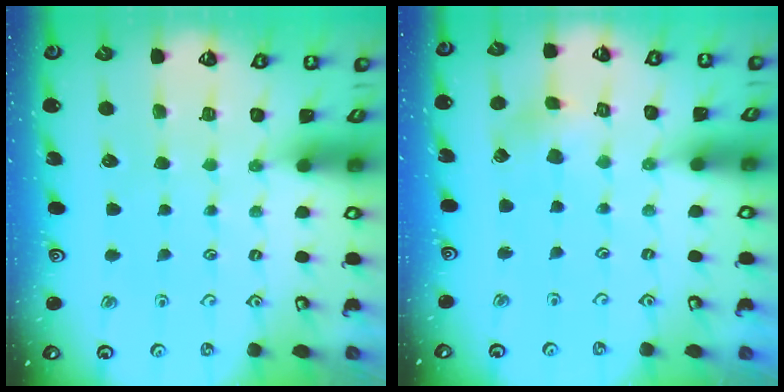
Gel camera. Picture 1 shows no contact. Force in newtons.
{"total": 3.1, "press": 3.1, "slide": 0.2}